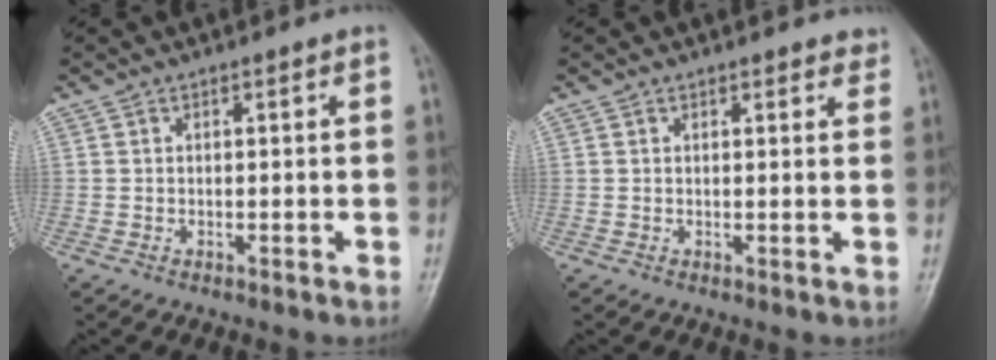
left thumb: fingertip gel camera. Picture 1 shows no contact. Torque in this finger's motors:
{"motor_torque": [-0.01, 0.08, -0.31, 0.08, 0.03]}